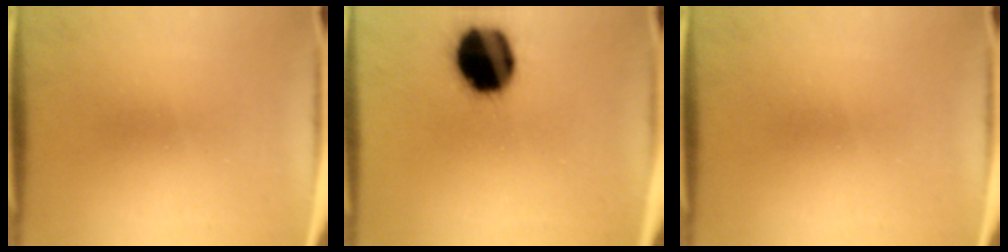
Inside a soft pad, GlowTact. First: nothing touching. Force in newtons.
{"total": 19.8}
{"total": 0.0}